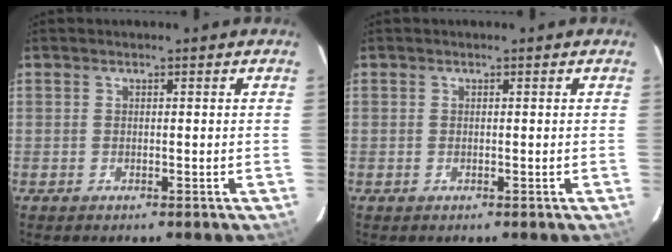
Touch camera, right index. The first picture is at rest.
{"total": 0.0}